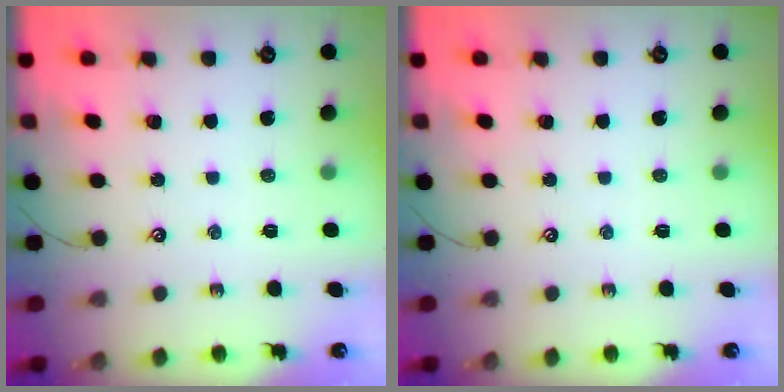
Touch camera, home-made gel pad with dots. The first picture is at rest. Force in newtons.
{"total": 0.0}